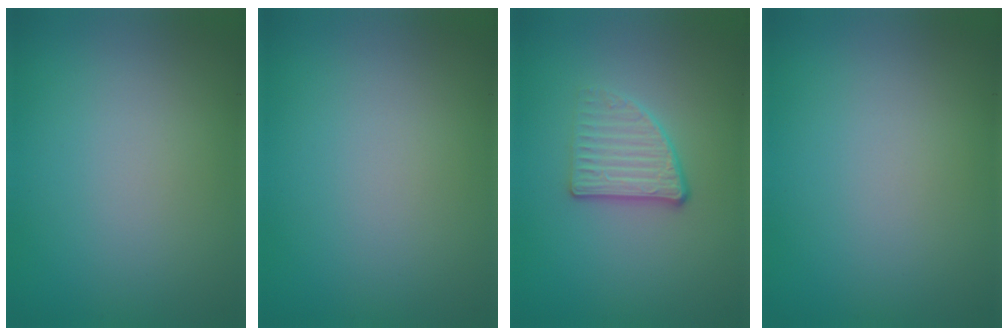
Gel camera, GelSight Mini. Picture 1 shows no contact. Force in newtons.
{"total": 0.0}
{"total": 2.9, "press": 2.5, "slide": 1.4}
{"total": 0.0}